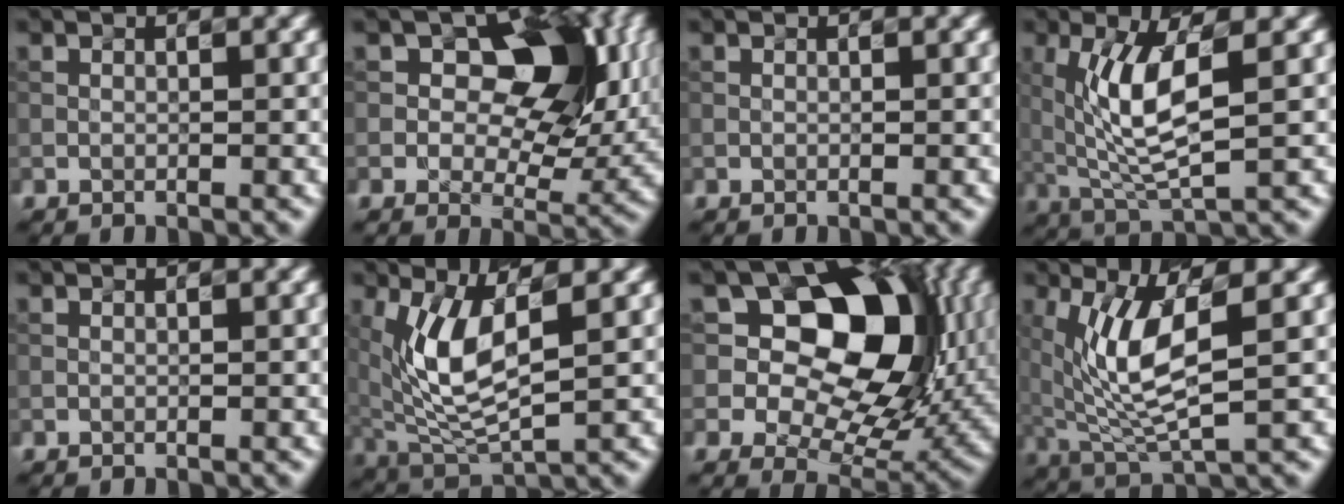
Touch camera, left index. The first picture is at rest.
{"total": 9.0, "force": [2.2, 5.8, 6.5], "torque": [-0.079, 0.000, 0.035]}
{"total": 0.0}
{"total": 6.3, "force": [1.1, 1.6, 6.0], "torque": [-0.128, -0.006, 0.037]}
{"total": 0.0}
{"total": 6.5, "force": [1.5, 2.4, 5.9], "torque": [-0.143, -0.010, 0.046]}
{"total": 12.5, "force": [3.2, 8.6, 8.6], "torque": [-0.104, 0.008, 0.050]}
{"total": 6.6, "force": [1.4, 1.8, 6.2], "torque": [-0.142, -0.007, 0.045]}